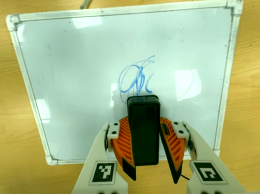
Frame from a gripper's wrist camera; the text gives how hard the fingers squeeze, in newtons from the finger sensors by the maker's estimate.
{"total": 7.9, "left": 8.6, "right": 7.2}